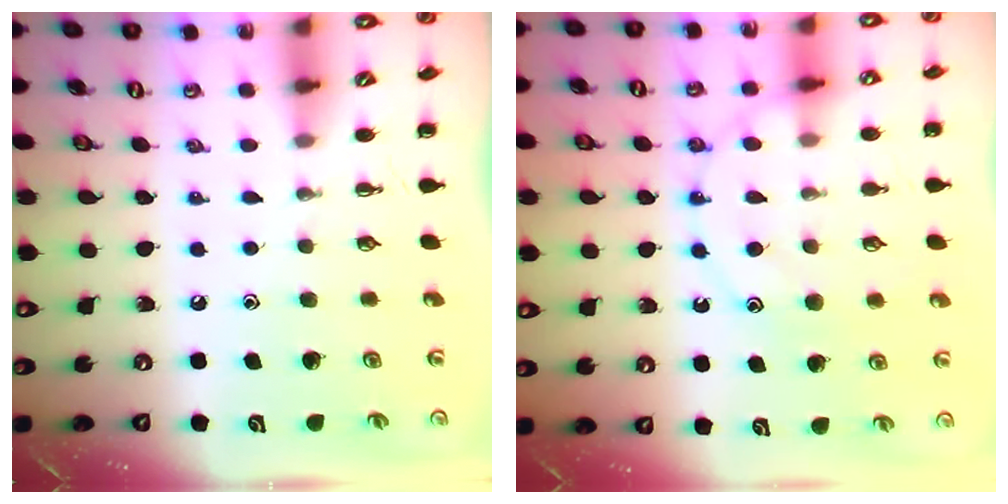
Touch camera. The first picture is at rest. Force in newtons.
{"total": 12.6, "press": 12.5, "slide": 1.0}